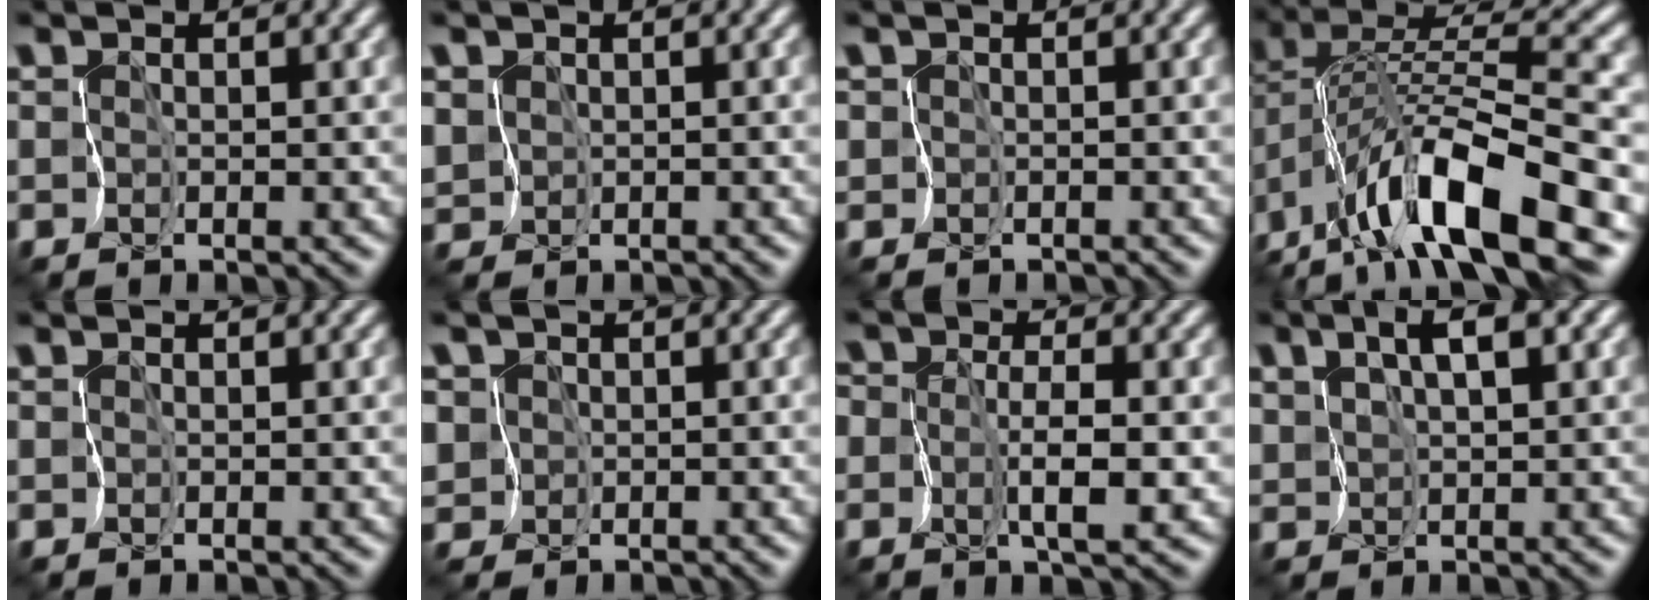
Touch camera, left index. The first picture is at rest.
{"total": 1.6, "force": [-0.1, 1.5, 0.3], "torque": [-0.018, -0.002, -0.009]}
{"total": 1.2, "force": [-0.3, 1.2, 0.1], "torque": [0.001, 0.006, -0.020]}
{"total": 12.3, "force": [-6.3, 3.3, 10.0], "torque": [-0.189, 0.016, -0.127]}
{"total": 0.0}
{"total": 4.0, "force": [0.5, 3.8, 1.2], "torque": [-0.052, 0.017, -0.033]}
{"total": 4.0, "force": [-0.5, 1.7, 3.6], "torque": [-0.058, 0.001, -0.020]}
{"total": 4.6, "force": [2.2, 1.7, 3.7], "torque": [-0.076, 0.009, 0.029]}